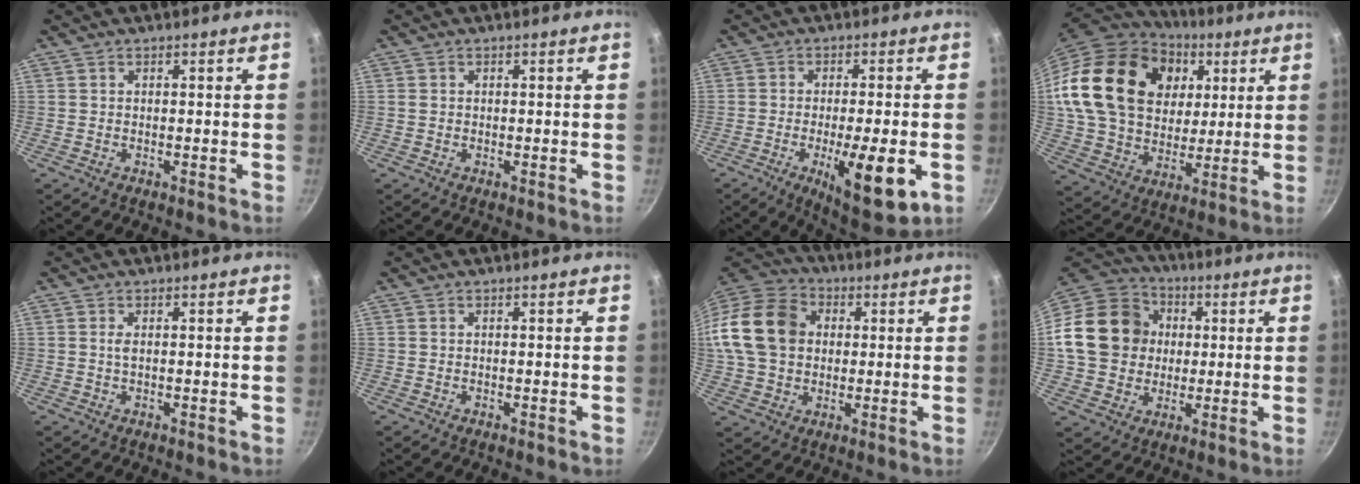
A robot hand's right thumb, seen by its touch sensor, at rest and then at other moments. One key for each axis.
{"total": 1.2, "fx": 0.1, "fy": 0.9, "fz": 0.8, "tx": -0.015, "ty": 0.002, "tz": 0.003}
{"total": 13.4, "fx": -4.1, "fy": 3.7, "fz": 12.2, "tx": -0.177, "ty": 0.004, "tz": -0.055}
{"total": 27.1, "fx": 8.3, "fy": 20.0, "fz": 16.4, "tx": -0.275, "ty": 0.000, "tz": 0.152}
{"total": 1.0, "fx": 0.2, "fy": 0.3, "fz": 1.0, "tx": -0.021, "ty": 0.000, "tz": 0.003}
{"total": 0.0}
{"total": 18.0, "fx": 1.9, "fy": 14.2, "fz": 10.9, "tx": -0.197, "ty": 0.029, "tz": 0.023}
{"total": 18.3, "fx": 1.5, "fy": 15.8, "fz": 9.3, "tx": -0.145, "ty": 0.028, "tz": 0.022}